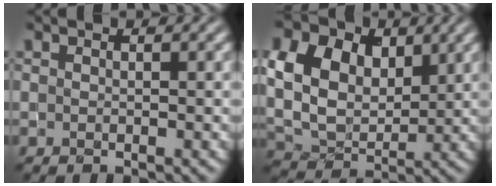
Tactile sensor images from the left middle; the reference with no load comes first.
{"total": 12.9, "force": [4.6, 9.3, 7.6], "torque": [-0.160, 0.034, 0.075]}